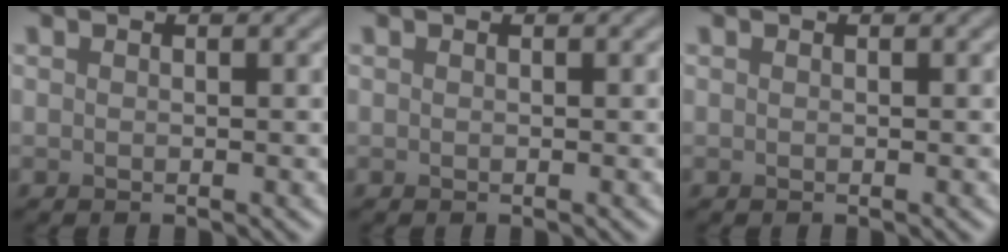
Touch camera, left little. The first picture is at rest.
{"total": 0.0}
{"total": 0.0}